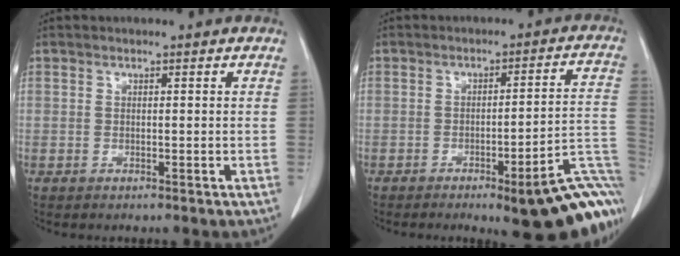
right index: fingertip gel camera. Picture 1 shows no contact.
{"total": 17.0, "force": [-10.2, 2.3, 13.4], "torque": [-0.056, 0.026, -0.125]}